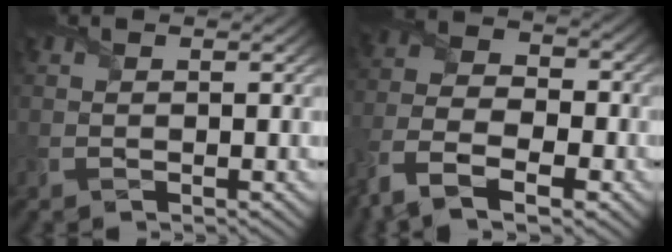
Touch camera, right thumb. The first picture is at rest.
{"total": 11.1, "force": [-6.8, 6.0, 6.4], "torque": [-0.154, -0.030, -0.144]}